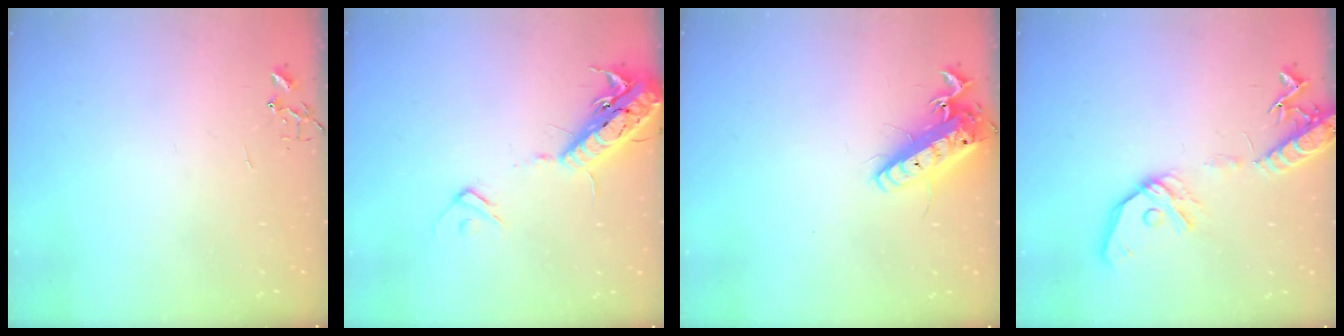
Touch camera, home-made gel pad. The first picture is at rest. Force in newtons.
{"total": 17.1, "press": 16.7, "slide": 3.7}
{"total": 15.2, "press": 14.9, "slide": 3.0}
{"total": 15.4, "press": 15.2, "slide": 2.8}